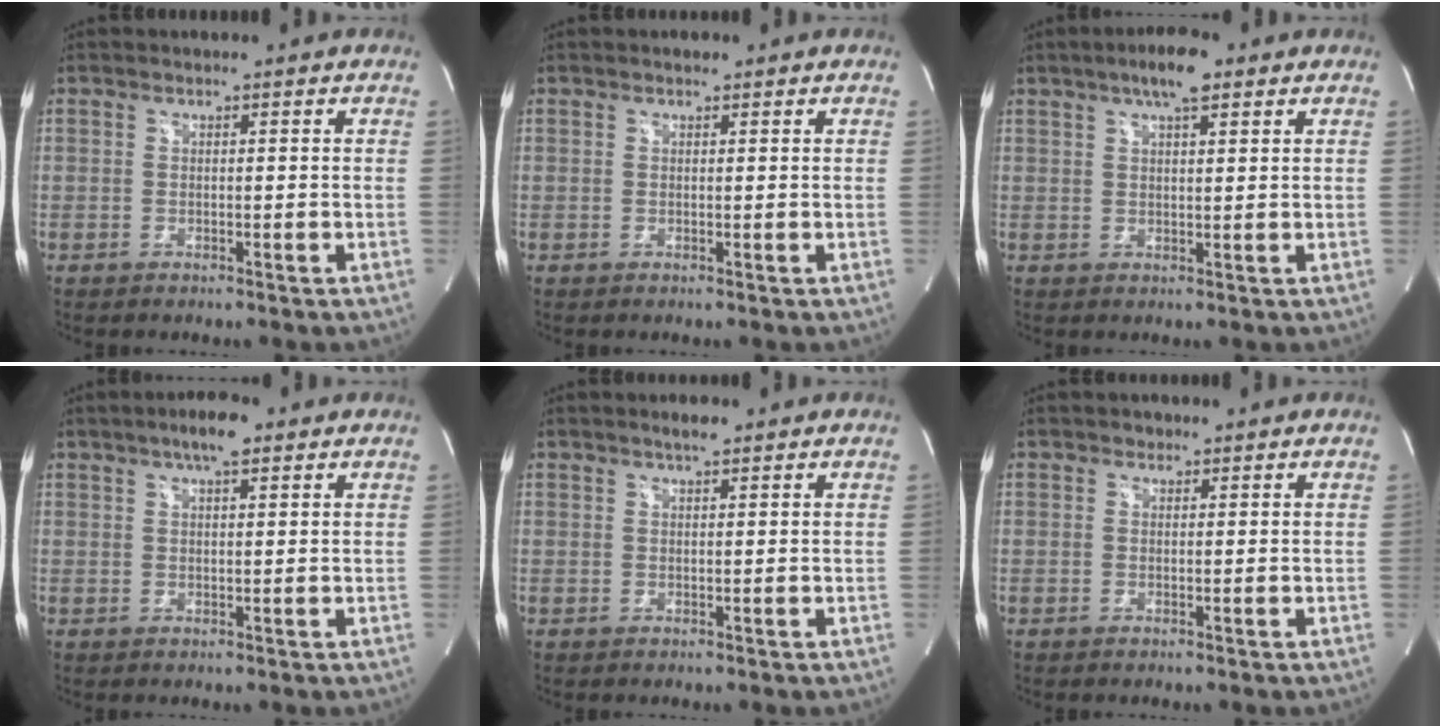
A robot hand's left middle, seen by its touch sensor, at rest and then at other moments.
{"total": 0.8, "force": [0.6, 0.3, 0.4], "torque": [-0.014, 0.000, 0.009]}
{"total": 5.8, "force": [3.7, 1.1, 4.4], "torque": [-0.083, 0.010, 0.060]}
{"total": 4.7, "force": [3.0, 0.9, 3.5], "torque": [-0.066, 0.009, 0.049]}
{"total": 2.1, "force": [1.6, 0.3, 1.2], "torque": [-0.031, 0.003, 0.028]}
{"total": 1.2, "force": [0.9, 0.8, 0.2], "torque": [-0.001, -0.003, 0.010]}